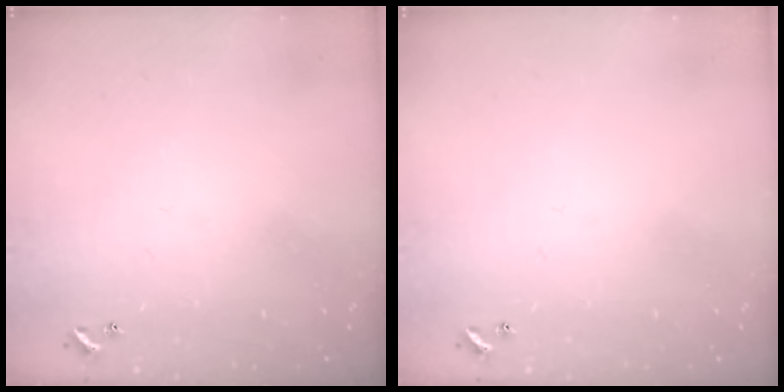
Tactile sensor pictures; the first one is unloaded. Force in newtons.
{"total": 0.0}